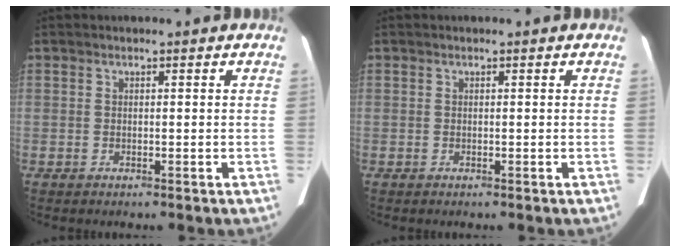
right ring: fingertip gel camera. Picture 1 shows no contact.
{"total": 0.0}